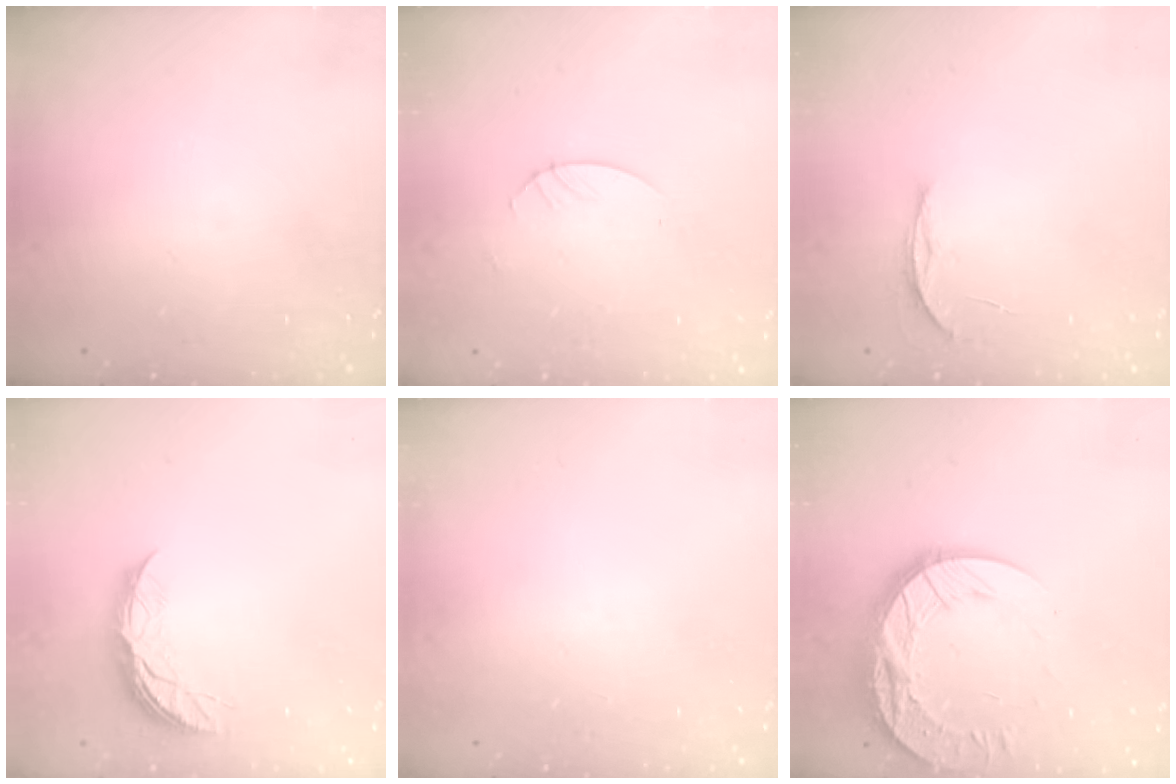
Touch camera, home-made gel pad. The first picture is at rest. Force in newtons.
{"total": 2.4, "press": 2.4, "slide": 0.2}
{"total": 3.7, "press": 3.7, "slide": 0.5}
{"total": 8.8, "press": 8.8, "slide": 0.5}
{"total": 0.0}
{"total": 16.8, "press": 16.7, "slide": 1.7}